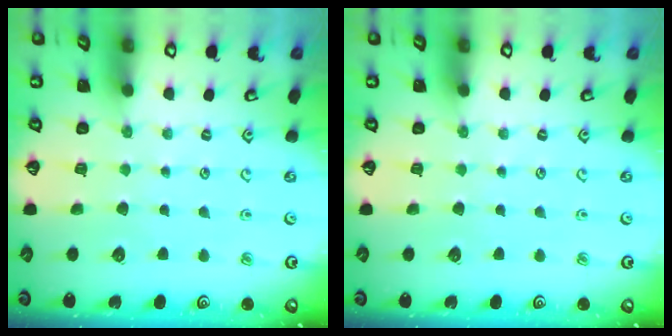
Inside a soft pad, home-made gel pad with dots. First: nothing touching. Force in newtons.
{"total": 0.0}